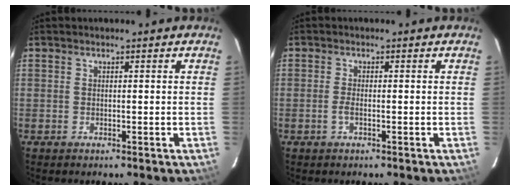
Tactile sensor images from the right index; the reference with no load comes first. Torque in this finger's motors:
{"motor_torque": [-0.05, -0.01, 0.00, 0.00]}